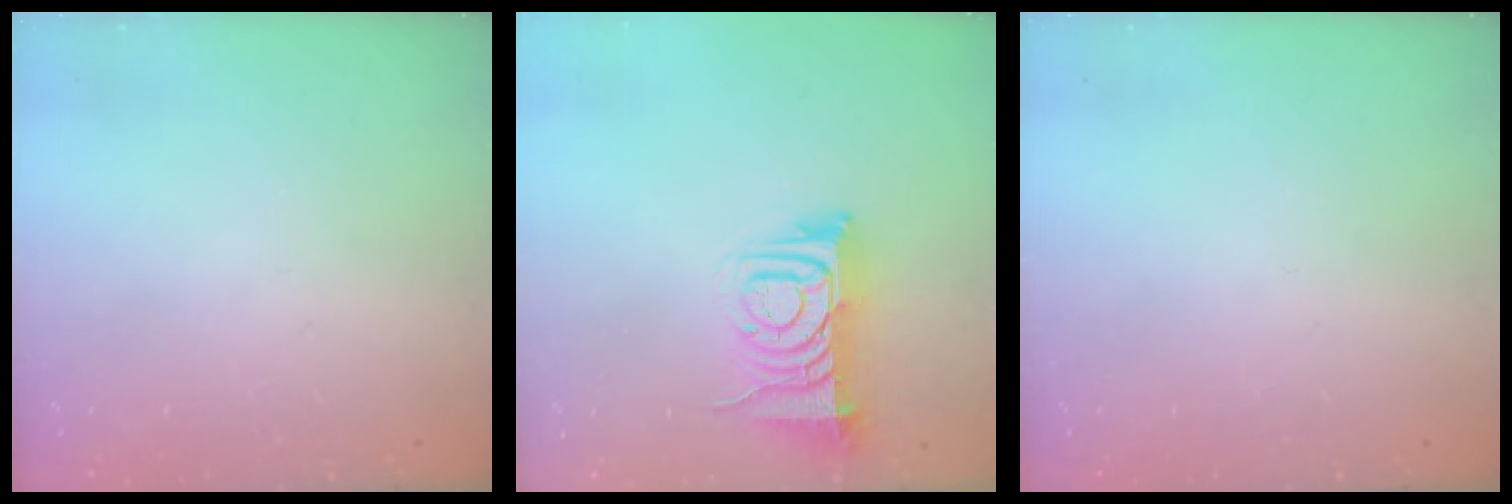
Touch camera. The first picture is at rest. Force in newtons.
{"total": 10.7, "press": 10.7, "slide": 0.7}
{"total": 0.0}